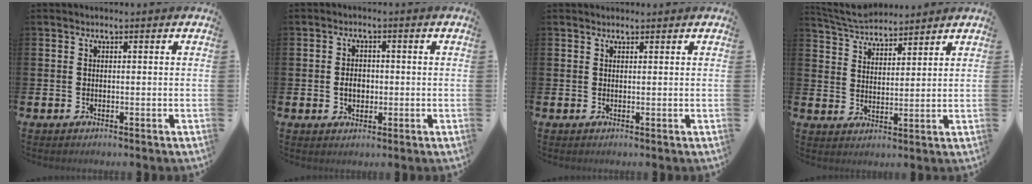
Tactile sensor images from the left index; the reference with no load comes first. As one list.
[{"total": 2.8, "force": [-0.3, 2.1, 1.8], "torque": [-0.020, 0.000, -0.012]}, {"total": 0.8, "force": [0.8, 0.2, 0.1], "torque": [0.007, -0.002, 0.012]}, {"total": 5.4, "force": [5.3, 0.9, 0.6], "torque": [-0.037, -0.023, 0.097]}]